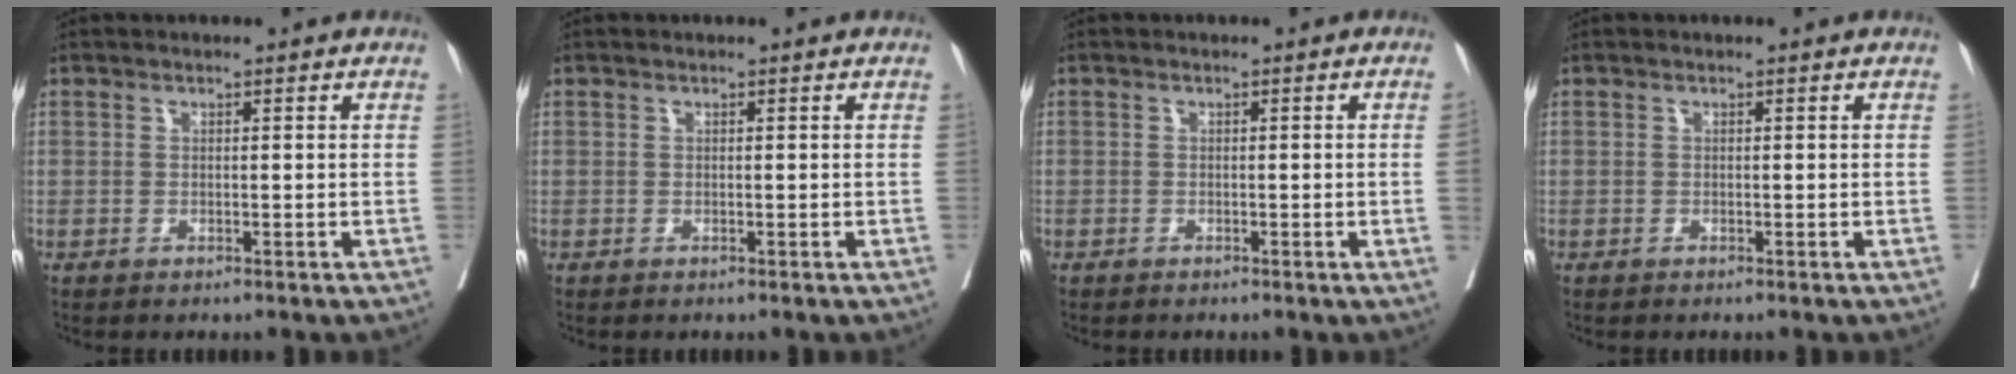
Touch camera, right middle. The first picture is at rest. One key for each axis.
{"total": 0.0}
{"total": 1.1, "fx": -0.2, "fy": -0.5, "fz": 1.0, "tx": -0.009, "ty": 0.000, "tz": -0.005}
{"total": 0.0}